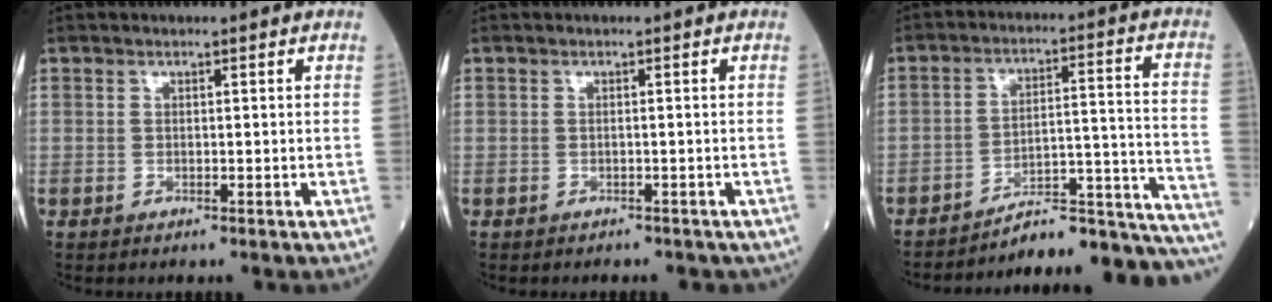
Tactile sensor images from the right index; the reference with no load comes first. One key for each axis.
{"total": 3.5, "fx": -3.0, "fy": 1.5, "fz": 1.0, "tx": -0.015, "ty": 0.000, "tz": -0.031}
{"total": 19.2, "fx": -18.6, "fy": 0.4, "fz": 4.9, "tx": -0.007, "ty": 0.047, "tz": -0.252}